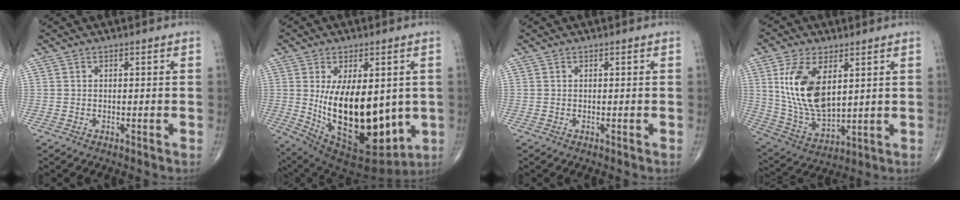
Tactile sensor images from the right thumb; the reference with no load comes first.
{"total": 22.3, "force": [-0.4, 11.4, 19.1], "torque": [-0.300, -0.033, 0.028]}
{"total": 0.0}
{"total": 15.4, "force": [4.3, 8.1, 12.4], "torque": [-0.232, -0.022, 0.097]}